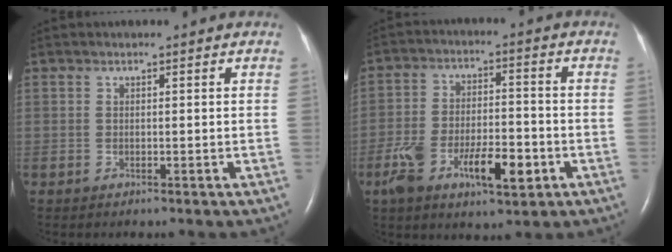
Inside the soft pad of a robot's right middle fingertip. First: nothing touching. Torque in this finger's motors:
{"motor_torque": [1.25, -0.52, 0.28, 0.12]}